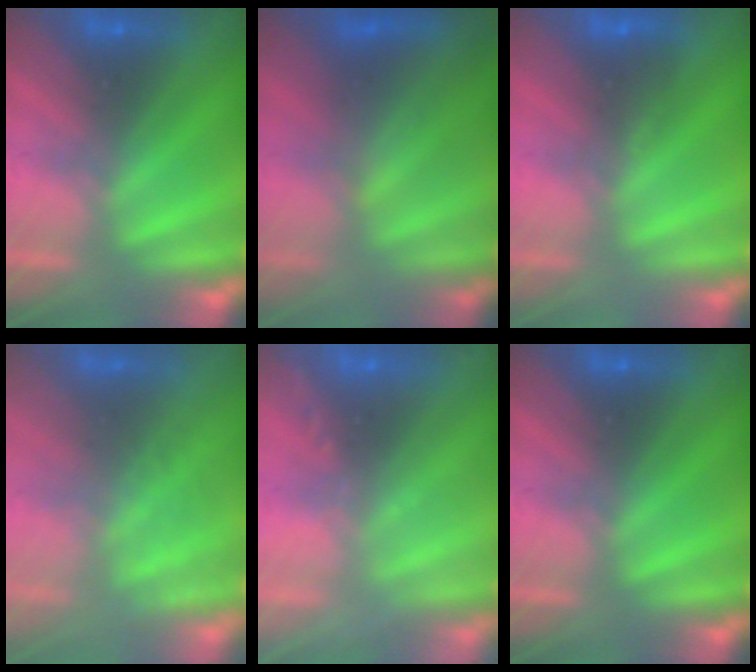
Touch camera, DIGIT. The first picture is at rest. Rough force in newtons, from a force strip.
{"total": 3.6}
{"total": 2.9}
{"total": 2.8}
{"total": 2.4}
{"total": 0.0}